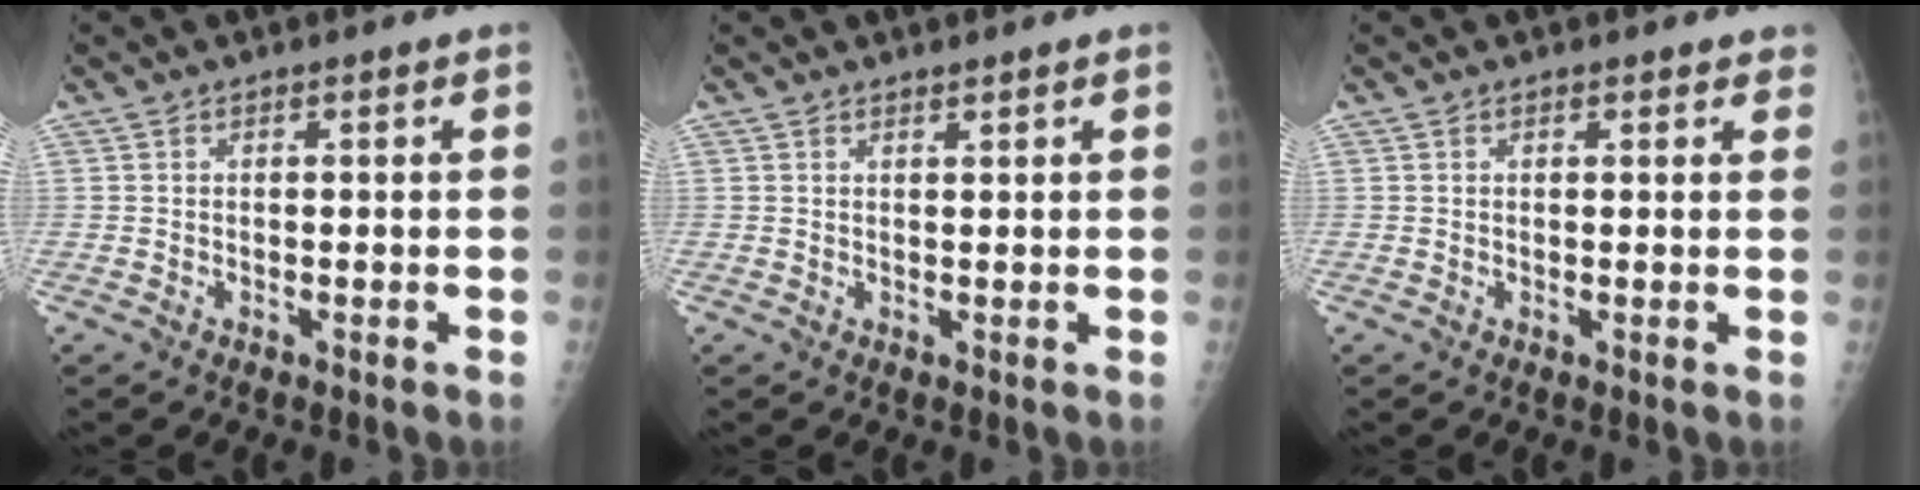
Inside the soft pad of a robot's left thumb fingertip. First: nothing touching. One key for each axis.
{"total": 0.9, "fx": 0.8, "fy": 0.1, "fz": 0.3, "tx": -0.003, "ty": -0.006, "tz": 0.014}
{"total": 1.9, "fx": 1.5, "fy": 0.9, "fz": 0.8, "tx": 0.011, "ty": -0.001, "tz": 0.011}